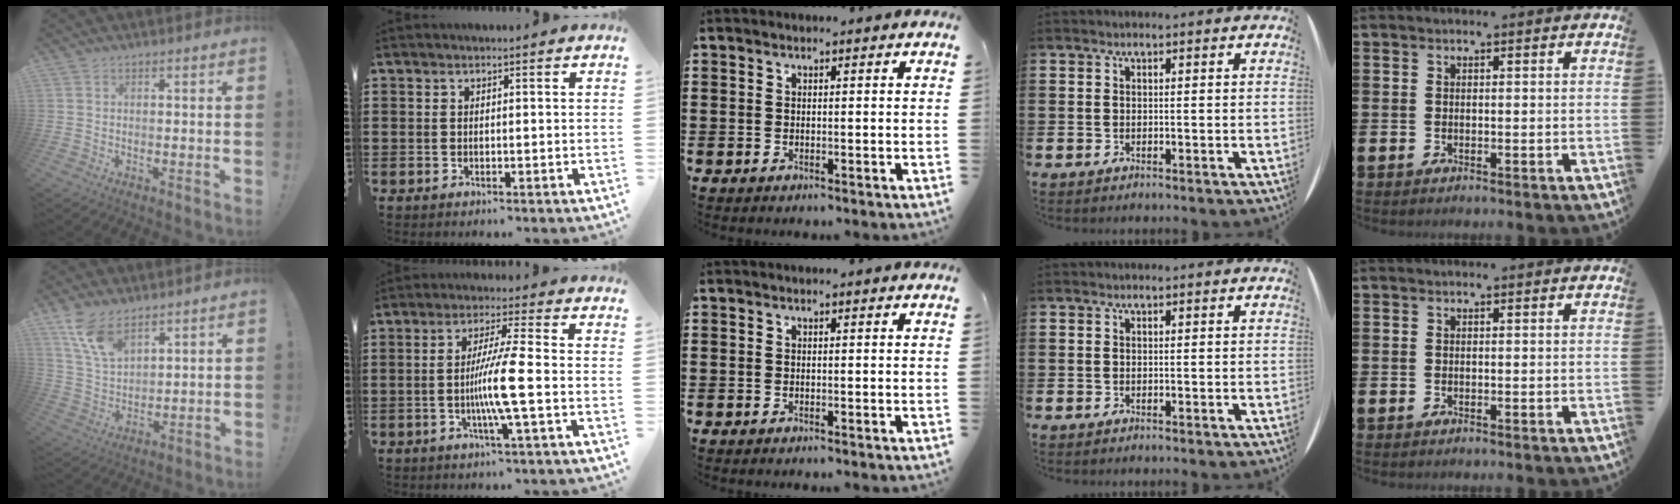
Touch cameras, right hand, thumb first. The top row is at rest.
{"thumb": {"total": 10.3, "force": [7.4, 4.5, 5.5], "torque": [-0.102, -0.040, 0.144]}, "index": {"total": 7.7, "force": [-1.6, -0.6, 7.5], "torque": [-0.143, -0.017, -0.035]}}